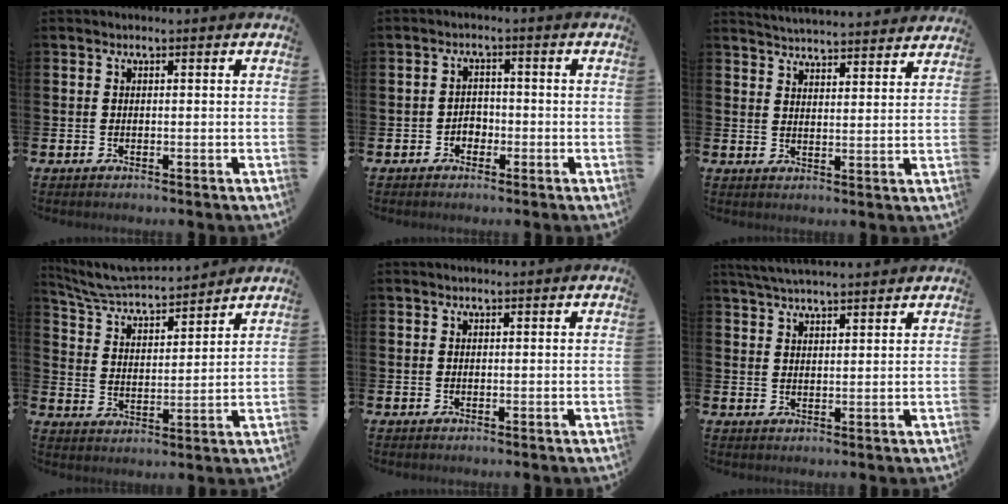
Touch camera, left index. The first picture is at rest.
{"total": 2.1, "force": [-1.2, 1.6, 0.6], "torque": [-0.009, 0.002, -0.029]}
{"total": 4.6, "force": [4.6, -0.1, -0.1], "torque": [-0.006, -0.035, 0.081]}
{"total": 6.0, "force": [5.8, 0.7, 1.2], "torque": [-0.049, -0.048, 0.096]}
{"total": 0.0}
{"total": 4.3, "force": [4.2, 0.1, 0.9], "torque": [-0.025, -0.015, 0.076]}